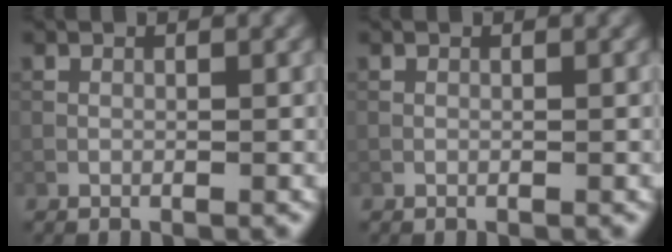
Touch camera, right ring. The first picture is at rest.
{"total": 0.0}